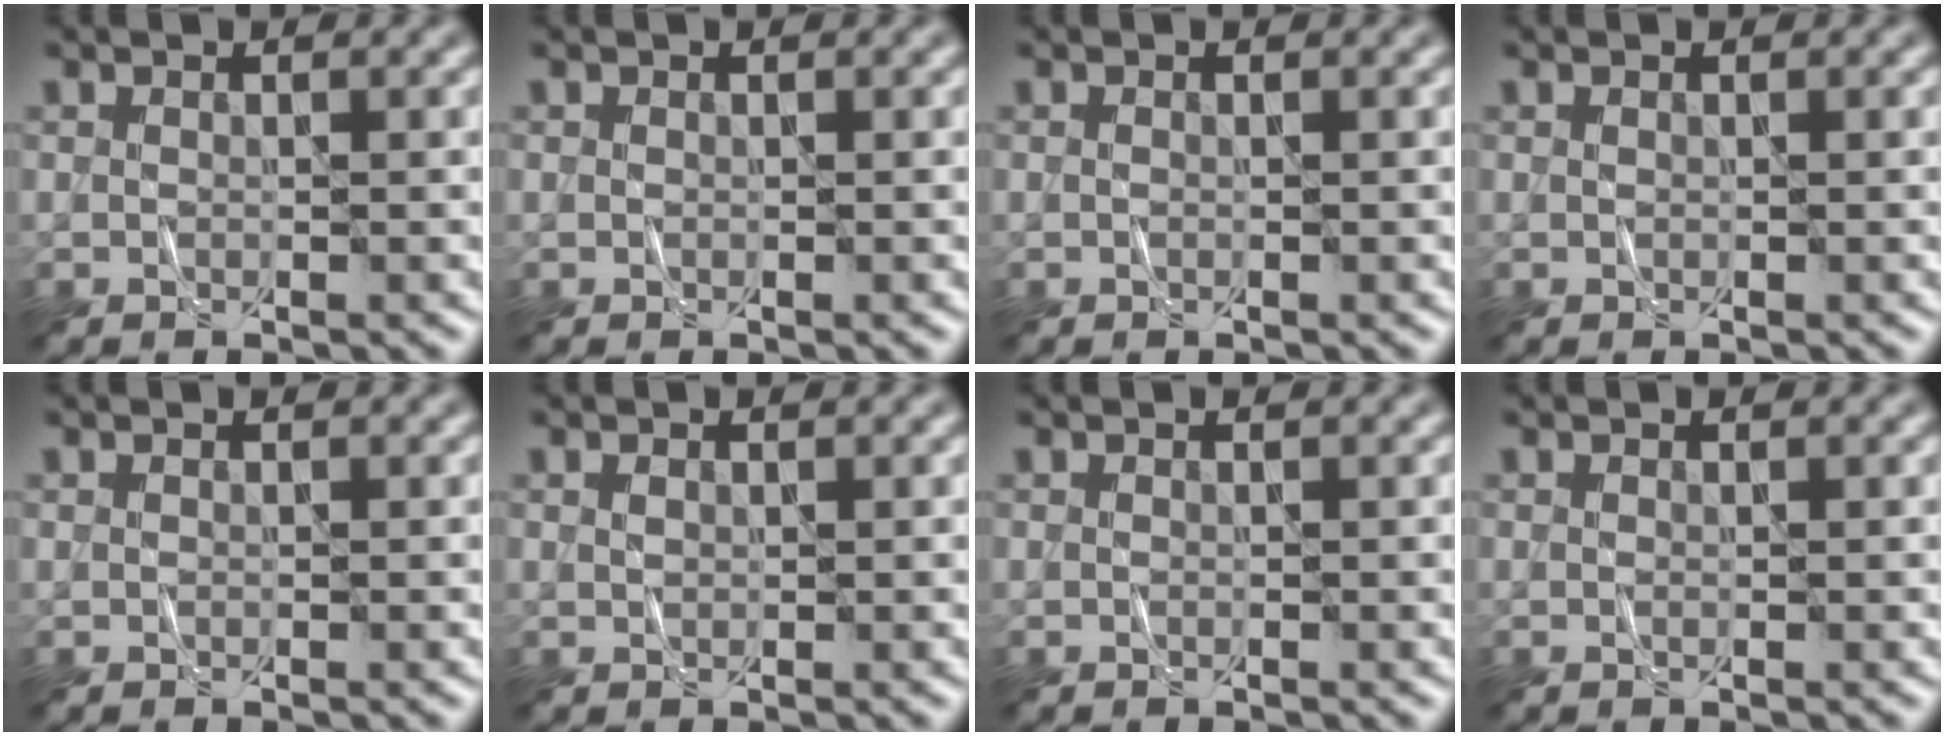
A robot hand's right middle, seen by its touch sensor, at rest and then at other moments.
{"total": 0.0}
{"total": 0.0}
{"total": 0.0}
{"total": 0.0}
{"total": 0.6, "force": [0.2, 0.4, 0.3], "torque": [-0.009, 0.001, 0.006]}
{"total": 0.0}
{"total": 0.0}